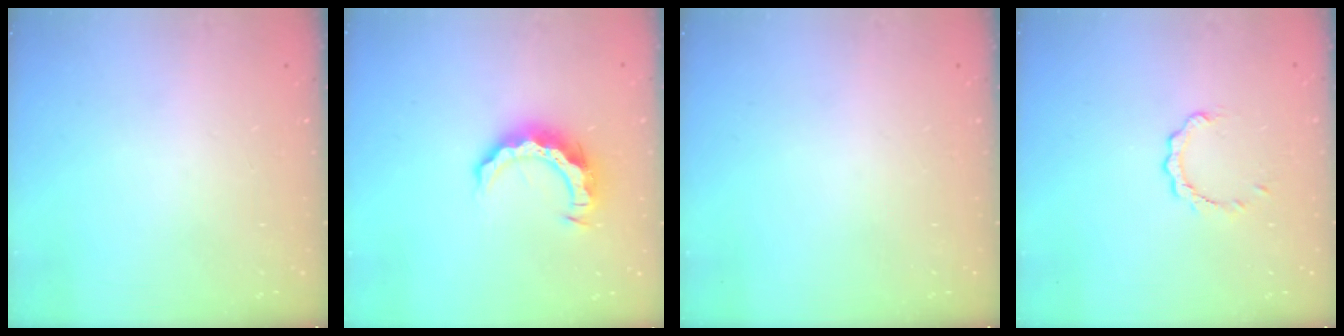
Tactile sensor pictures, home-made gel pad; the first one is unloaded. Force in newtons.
{"total": 9.5, "press": 9.5, "slide": 0.8}
{"total": 0.0}
{"total": 2.8, "press": 2.8, "slide": 0.3}